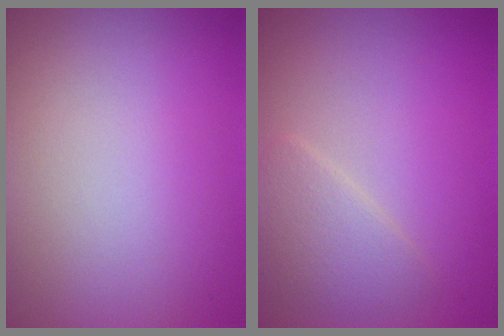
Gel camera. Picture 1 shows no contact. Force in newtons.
{"total": 2.4, "press": 2.4, "slide": 0.1}